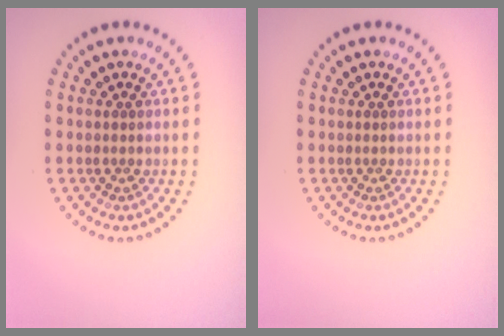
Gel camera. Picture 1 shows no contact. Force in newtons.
{"total": 0.0}